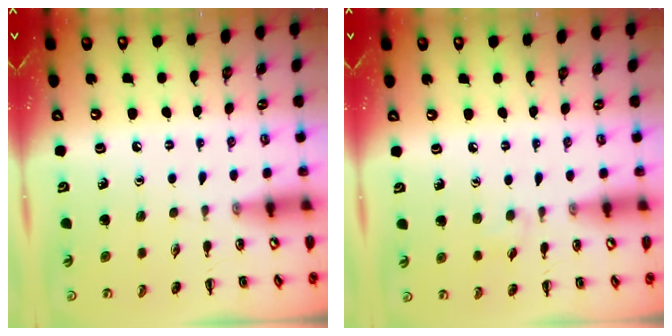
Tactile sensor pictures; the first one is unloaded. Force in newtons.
{"total": 4.4, "press": 4.1, "slide": 1.6}